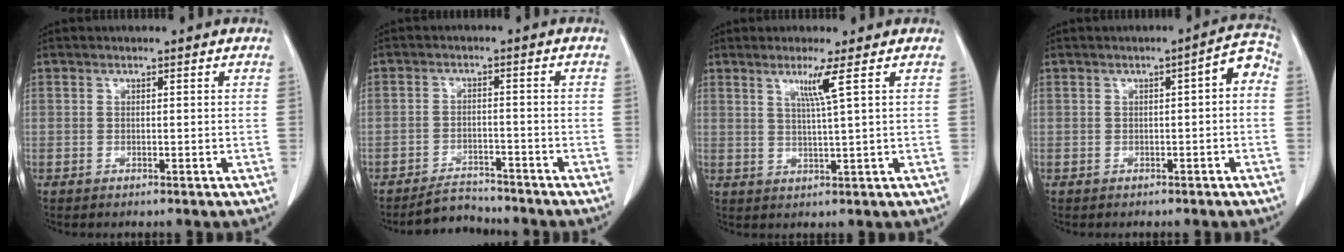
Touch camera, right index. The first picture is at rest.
{"total": 4.3, "force": [-4.2, 0.9, -0.1], "torque": [-0.003, -0.005, -0.069]}
{"total": 3.9, "force": [1.8, -1.5, 3.2], "torque": [-0.065, -0.009, 0.039]}
{"total": 3.8, "force": [-0.1, 0.7, 3.7], "torque": [-0.040, 0.019, -0.006]}